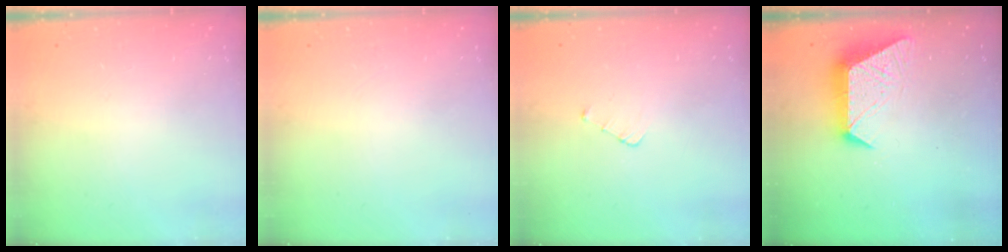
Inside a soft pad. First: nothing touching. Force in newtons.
{"total": 0.0}
{"total": 3.0, "press": 3.0, "slide": 0.3}
{"total": 10.3, "press": 10.3, "slide": 0.8}